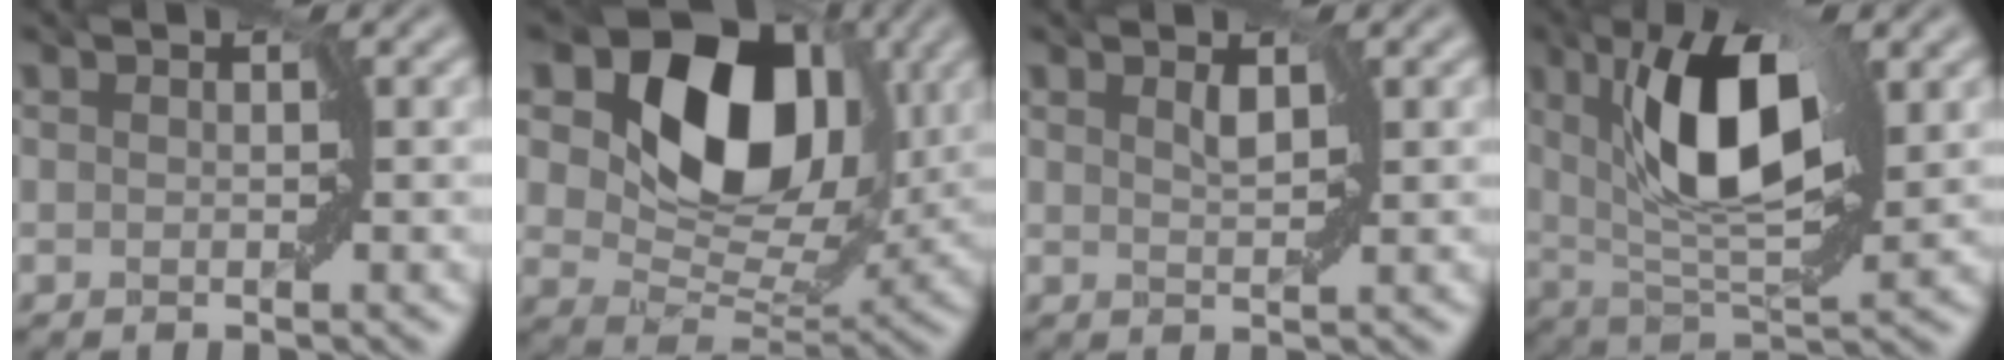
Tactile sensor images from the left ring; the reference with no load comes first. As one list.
[{"total": 13.2, "force": [5.0, 8.7, 8.6], "torque": [-0.138, 0.000, 0.081]}, {"total": 0.9, "force": [0.7, 0.2, 0.5], "torque": [-0.017, -0.002, 0.013]}, {"total": 9.2, "force": [2.7, 3.4, 8.1], "torque": [-0.138, 0.003, 0.040]}]